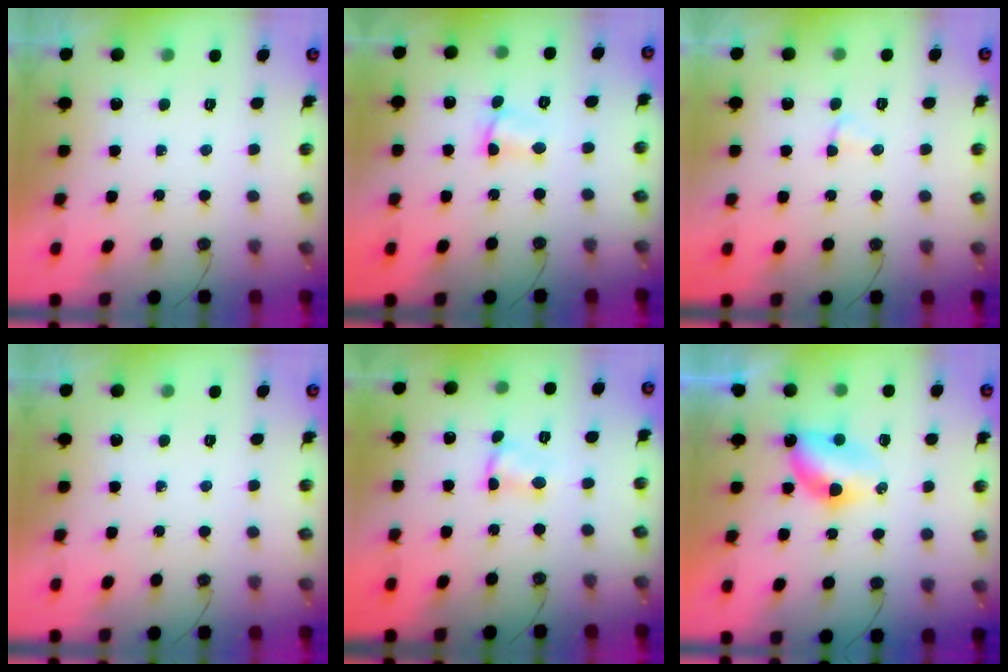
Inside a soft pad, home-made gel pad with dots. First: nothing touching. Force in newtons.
{"total": 1.8, "press": 1.7, "slide": 0.5}
{"total": 2.5, "press": 2.5, "slide": 0.7}
{"total": 0.0}
{"total": 2.7, "press": 2.7, "slide": 0.4}
{"total": 5.6, "press": 5.6, "slide": 0.6}